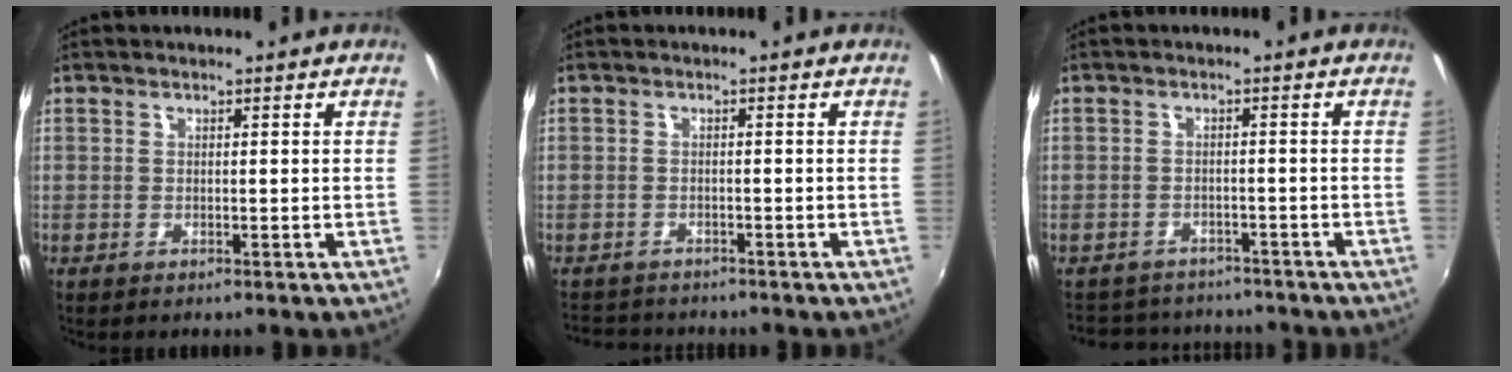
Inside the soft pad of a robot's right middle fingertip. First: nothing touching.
{"total": 4.7, "force": [-4.2, 2.0, 0.6], "torque": [-0.027, -0.001, -0.074]}
{"total": 8.7, "force": [-7.5, 4.1, 1.7], "torque": [-0.047, 0.018, -0.106]}